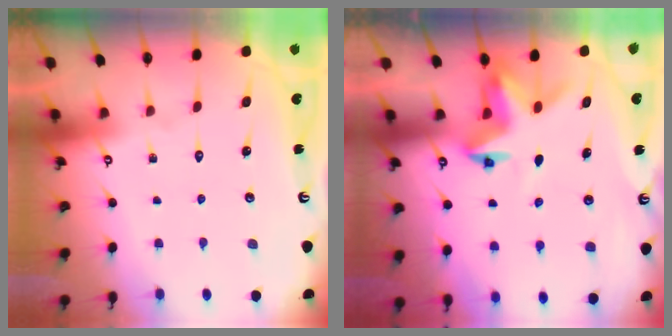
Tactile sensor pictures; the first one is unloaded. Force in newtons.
{"total": 3.8, "press": 3.7, "slide": 0.4}